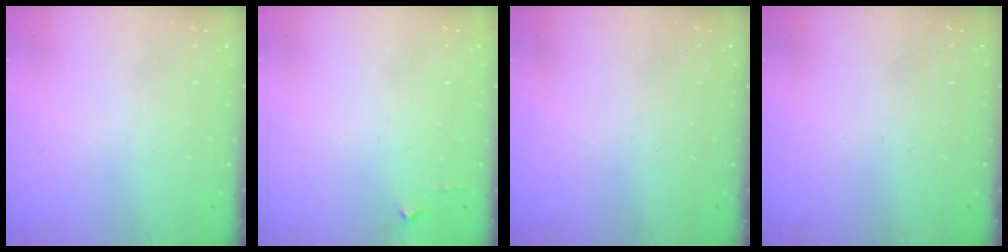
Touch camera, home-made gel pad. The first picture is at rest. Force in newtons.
{"total": 3.0, "press": 3.0, "slide": 0.4}
{"total": 0.0}
{"total": 0.0}